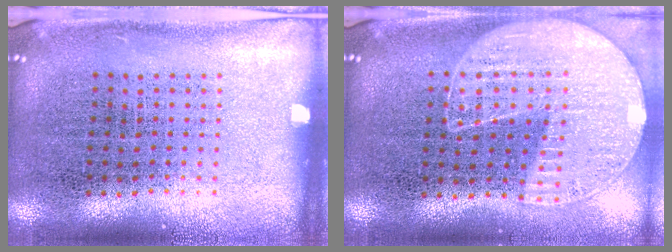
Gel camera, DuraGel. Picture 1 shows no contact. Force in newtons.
{"total": 1.2, "press": 1.1, "slide": 0.2}